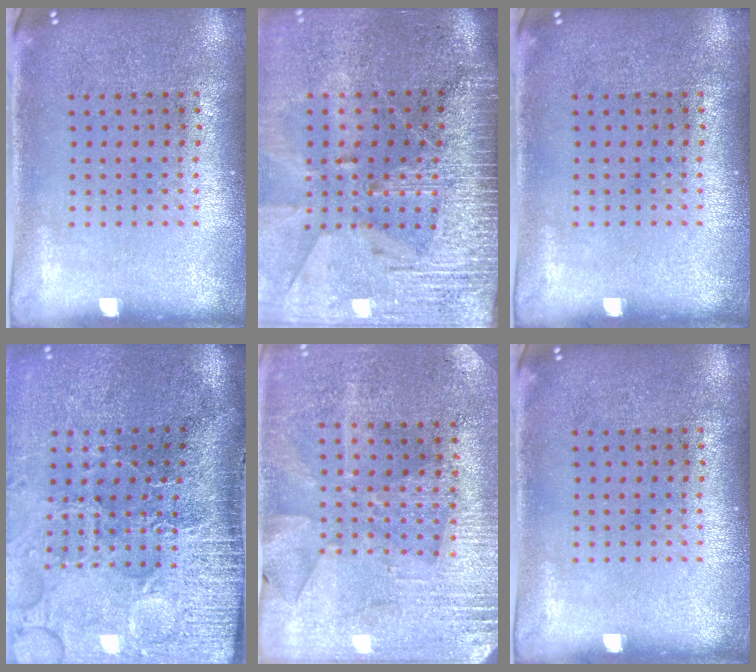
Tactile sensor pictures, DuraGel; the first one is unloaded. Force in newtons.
{"total": 4.0, "press": 3.4, "slide": 2.0}
{"total": 0.0}
{"total": 5.0, "press": 4.0, "slide": 2.9}
{"total": 2.8, "press": 2.7, "slide": 0.7}
{"total": 0.0}